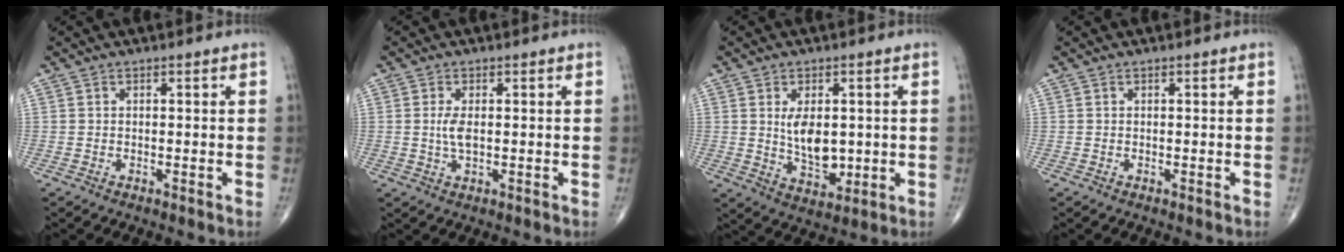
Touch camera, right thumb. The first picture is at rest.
{"total": 3.1, "force": [0.2, 1.3, 2.8], "torque": [-0.059, -0.004, 0.004]}
{"total": 9.0, "force": [0.7, 5.3, 7.2], "torque": [-0.099, -0.016, 0.027]}
{"total": 0.0}